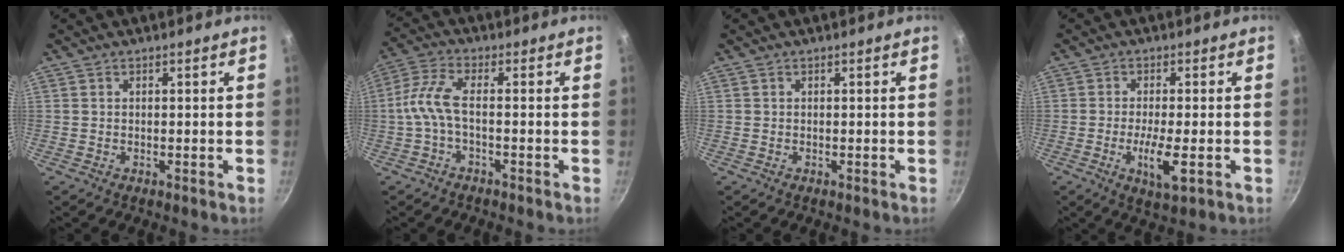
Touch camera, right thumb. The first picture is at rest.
{"total": 6.4, "force": [-0.9, 2.1, 6.0], "torque": [-0.149, 0.023, -0.025]}
{"total": 0.0}
{"total": 6.0, "force": [-1.7, 1.6, 5.6], "torque": [-0.107, -0.010, -0.029]}